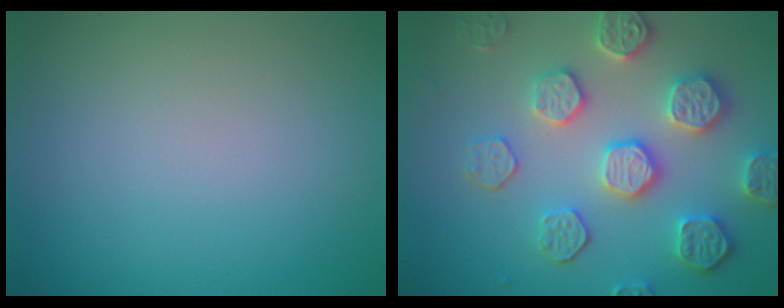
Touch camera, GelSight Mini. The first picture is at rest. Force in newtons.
{"total": 5.6, "press": 5.1, "slide": 2.2}